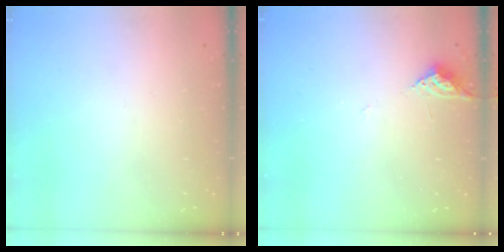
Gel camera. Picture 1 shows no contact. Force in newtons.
{"total": 3.8, "press": 3.8, "slide": 0.6}